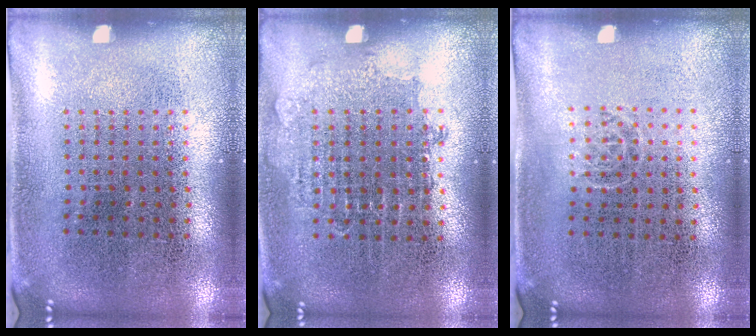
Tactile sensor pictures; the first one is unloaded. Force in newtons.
{"total": 0.5, "press": 0.5, "slide": 0.1}
{"total": 0.6, "press": 0.4, "slide": 0.5}